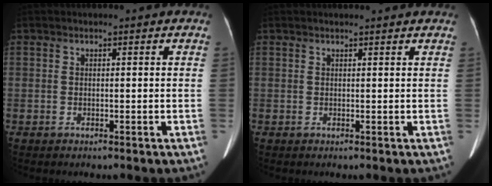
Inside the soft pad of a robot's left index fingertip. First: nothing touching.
{"total": 2.0, "force": [1.9, 0.2, 0.5], "torque": [-0.012, 0.006, 0.020]}